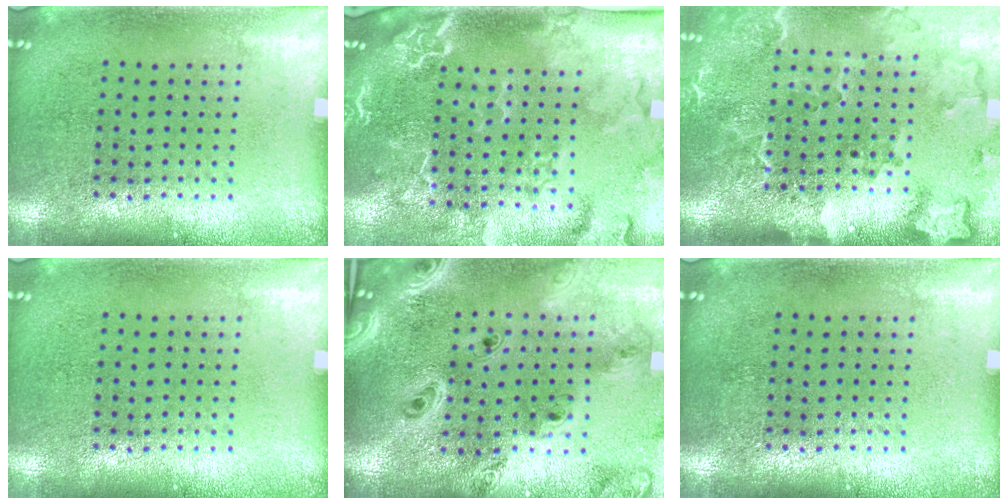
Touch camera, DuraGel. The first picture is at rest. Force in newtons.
{"total": 2.8, "press": 2.5, "slide": 1.4}
{"total": 2.9, "press": 2.2, "slide": 1.8}
{"total": 0.0}
{"total": 2.9, "press": 2.5, "slide": 1.6}
{"total": 0.0}